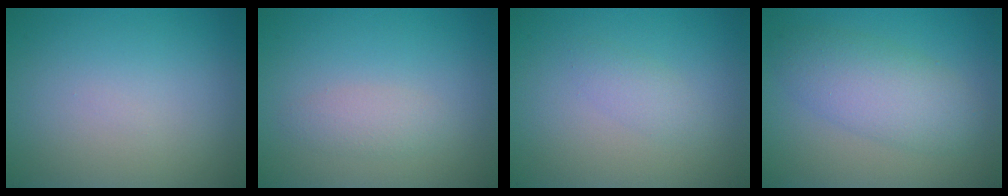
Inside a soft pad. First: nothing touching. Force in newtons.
{"total": 1.6, "press": 1.6, "slide": 0.1}
{"total": 1.4, "press": 1.3, "slide": 0.1}
{"total": 4.8, "press": 4.8, "slide": 0.0}